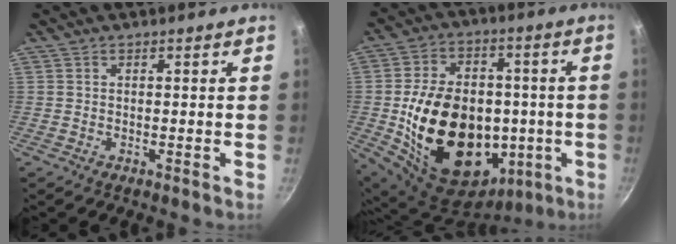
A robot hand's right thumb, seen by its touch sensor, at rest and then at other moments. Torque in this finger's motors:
{"motor_torque": [-0.91, 2.56, 2.06, -0.71, 0.39]}